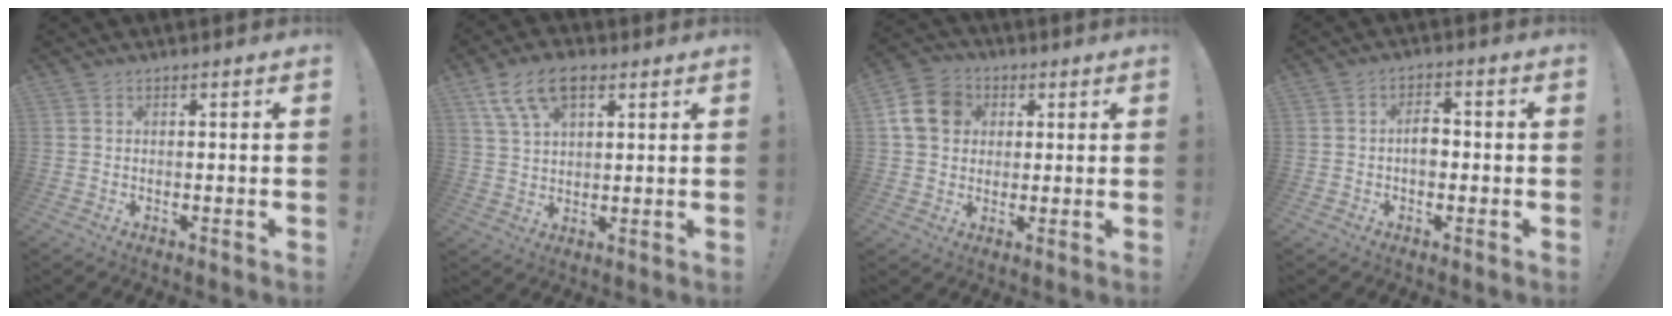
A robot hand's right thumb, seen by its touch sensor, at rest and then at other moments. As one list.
[{"total": 11.1, "force": [5.7, 5.9, 7.4], "torque": [-0.132, -0.008, 0.111]}, {"total": 12.0, "force": [3.0, 10.1, 5.7], "torque": [-0.090, 0.004, 0.064]}, {"total": 5.1, "force": [-0.6, 3.4, 3.7], "torque": [-0.068, 0.006, -0.013]}]